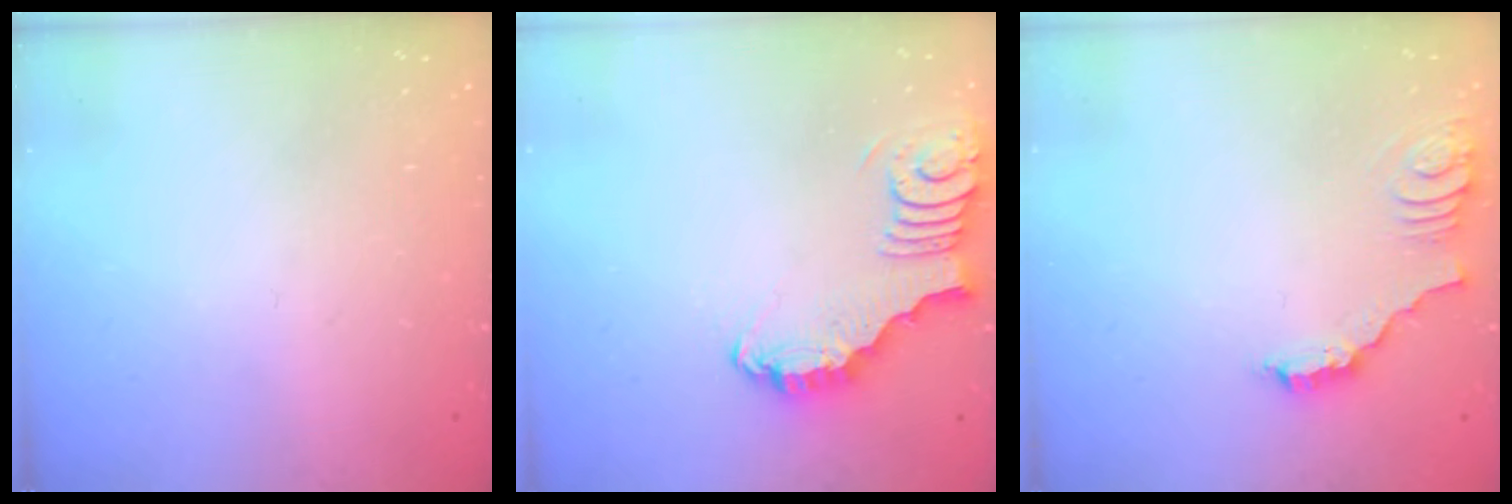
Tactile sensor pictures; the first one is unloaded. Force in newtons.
{"total": 3.0, "press": 2.9, "slide": 0.3}
{"total": 3.5, "press": 3.5, "slide": 0.2}